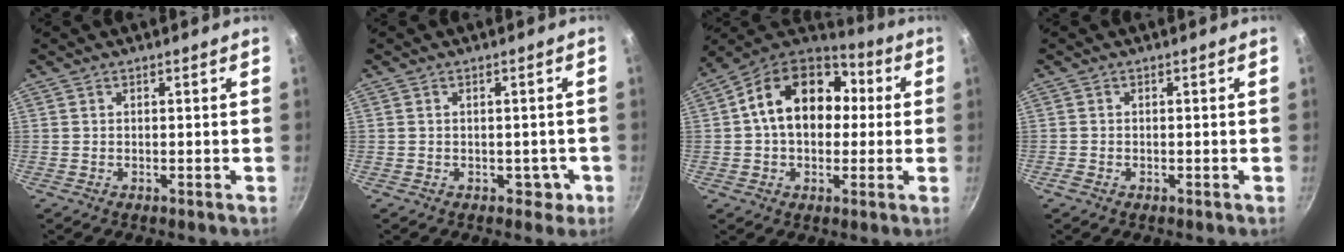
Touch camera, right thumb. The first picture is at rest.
{"total": 2.6, "force": [-0.8, 2.1, 1.3], "torque": [0.004, 0.016, 0.002]}
{"total": 18.1, "force": [2.4, 13.2, 12.1], "torque": [-0.162, 0.037, 0.023]}
{"total": 0.9, "force": [-0.5, 0.6, 0.5], "torque": [-0.014, 0.001, -0.013]}